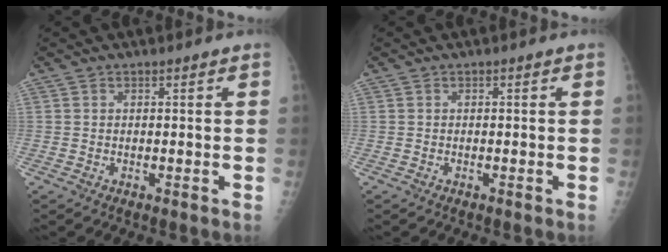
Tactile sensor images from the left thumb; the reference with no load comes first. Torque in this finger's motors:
{"motor_torque": [0.00, 0.00, 0.00, 0.00, 0.00]}